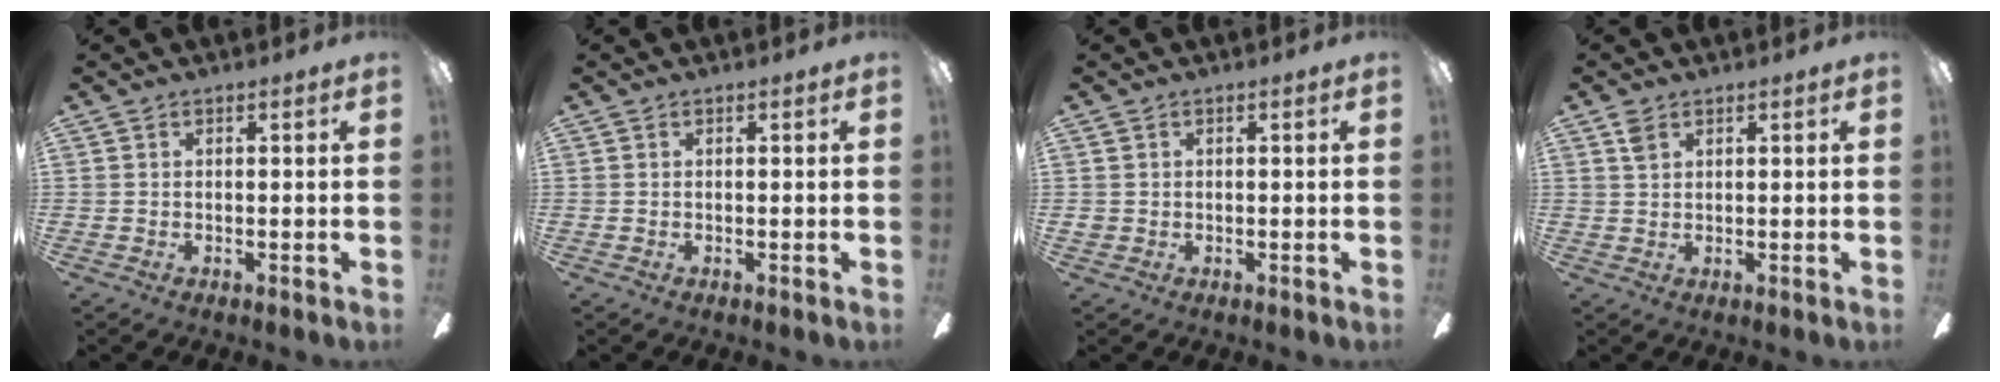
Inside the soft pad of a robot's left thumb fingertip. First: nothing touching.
{"total": 0.0}
{"total": 1.0, "force": [-0.1, 1.0, 0.1], "torque": [-0.002, 0.002, -0.002]}
{"total": 2.1, "force": [1.4, 1.2, 1.1], "torque": [-0.026, 0.001, 0.026]}